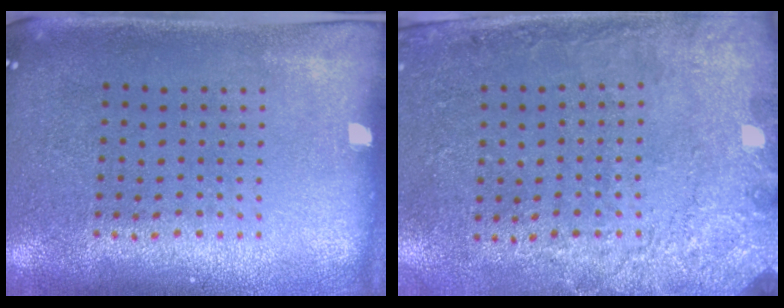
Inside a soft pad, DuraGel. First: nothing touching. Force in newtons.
{"total": 2.7, "press": 2.0, "slide": 1.8}